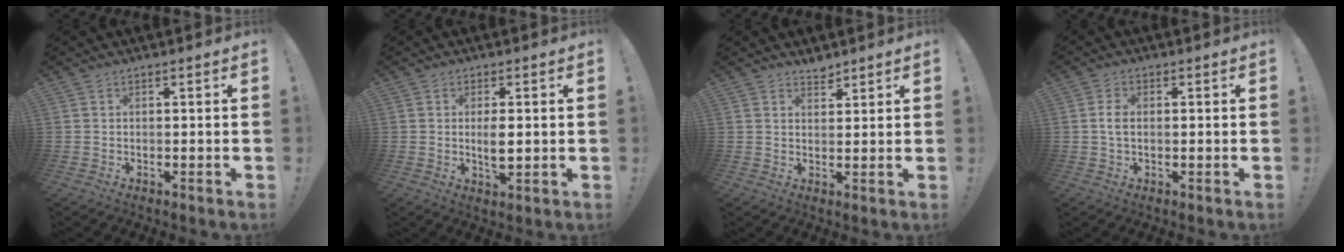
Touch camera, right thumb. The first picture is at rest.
{"total": 4.2, "force": [0.3, 1.8, 3.8], "torque": [-0.059, -0.008, -0.001]}
{"total": 3.0, "force": [2.8, 0.9, 0.7], "torque": [0.014, -0.024, 0.047]}
{"total": 3.0, "force": [0.0, 1.7, 2.5], "torque": [-0.050, 0.002, -0.003]}